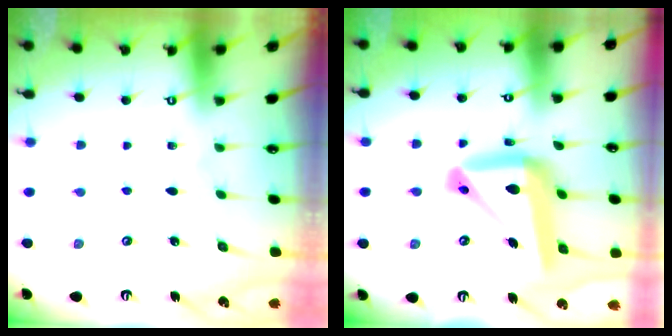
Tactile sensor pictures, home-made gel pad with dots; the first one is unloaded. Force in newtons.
{"total": 19.1, "press": 19.0, "slide": 2.2}